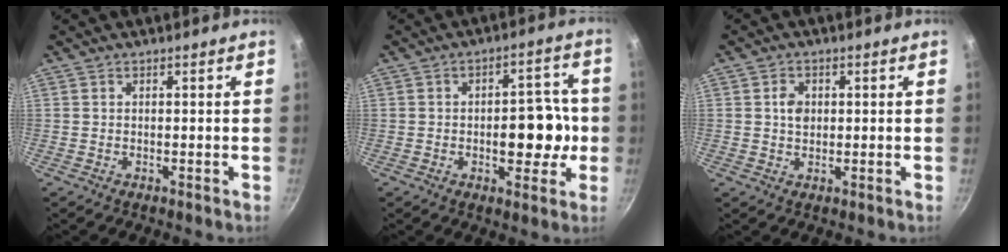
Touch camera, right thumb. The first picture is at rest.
{"total": 11.1, "force": [-1.4, 6.0, 9.3], "torque": [-0.084, 0.029, -0.017]}
{"total": 3.2, "force": [0.5, 2.5, 1.9], "torque": [-0.020, 0.000, 0.007]}